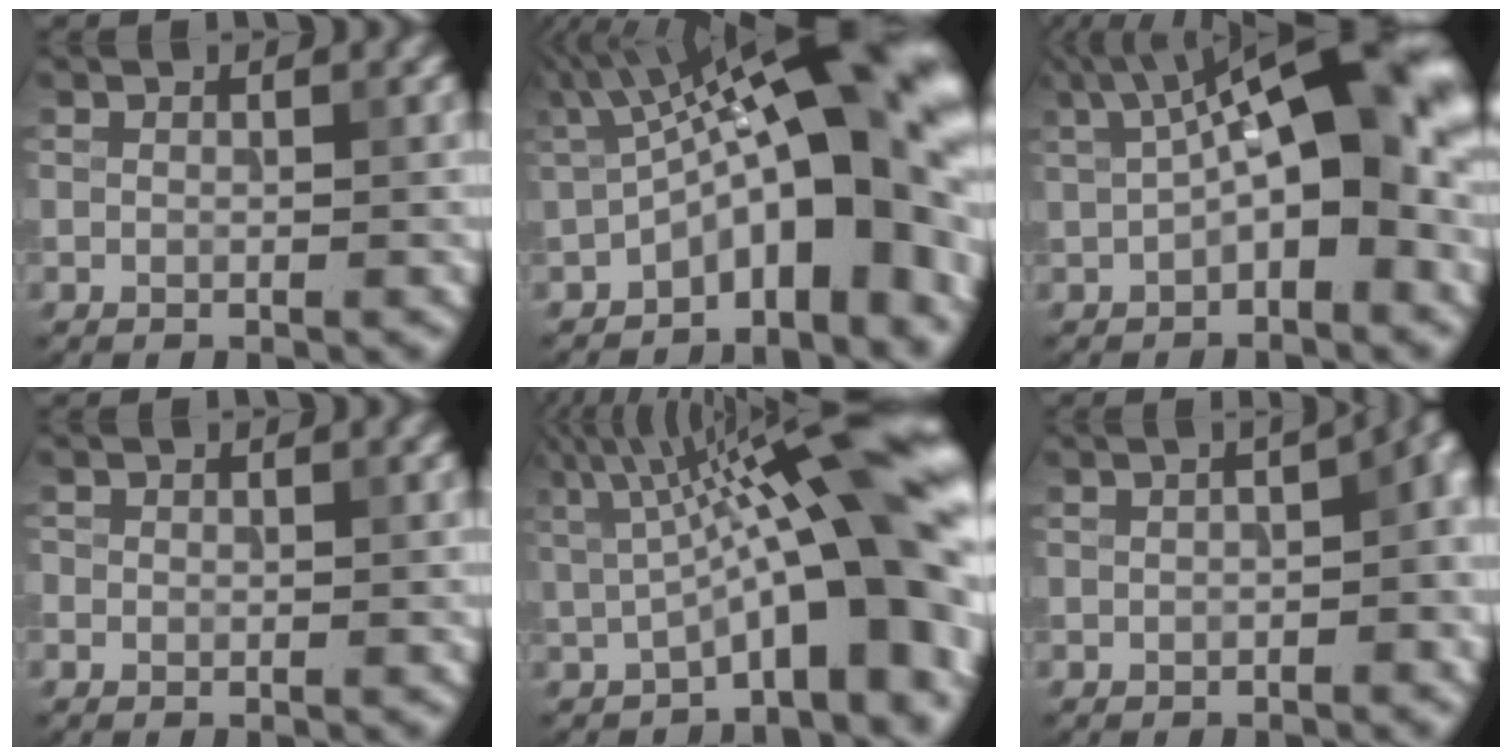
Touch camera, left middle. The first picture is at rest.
{"total": 16.1, "force": [-0.1, 6.1, 15.0], "torque": [-0.181, 0.039, -0.009]}
{"total": 12.9, "force": [2.1, 4.9, 11.8], "torque": [-0.161, 0.030, 0.022]}
{"total": 0.5, "force": [0.0, 0.5, -0.1], "torque": [0.006, 0.000, -0.003]}
{"total": 15.8, "force": [1.8, 4.1, 15.2], "torque": [-0.195, 0.027, 0.024]}
{"total": 5.7, "force": [0.1, 2.9, 5.0], "torque": [-0.031, 0.014, 0.000]}